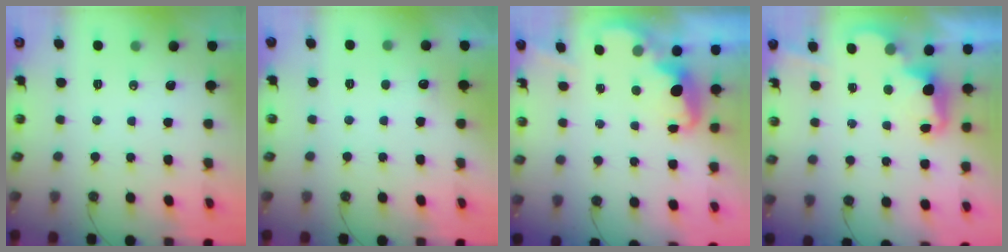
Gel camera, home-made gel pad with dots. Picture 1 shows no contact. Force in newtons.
{"total": 1.5, "press": 1.2, "slide": 0.9}
{"total": 2.7, "press": 2.6, "slide": 0.7}
{"total": 2.6, "press": 2.5, "slide": 0.6}